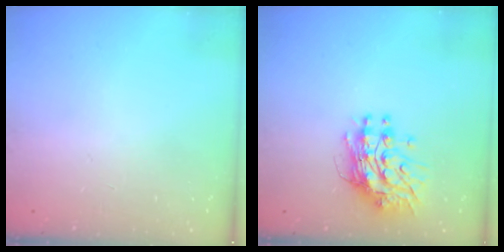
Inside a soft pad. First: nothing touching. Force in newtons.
{"total": 11.4, "press": 11.3, "slide": 1.0}